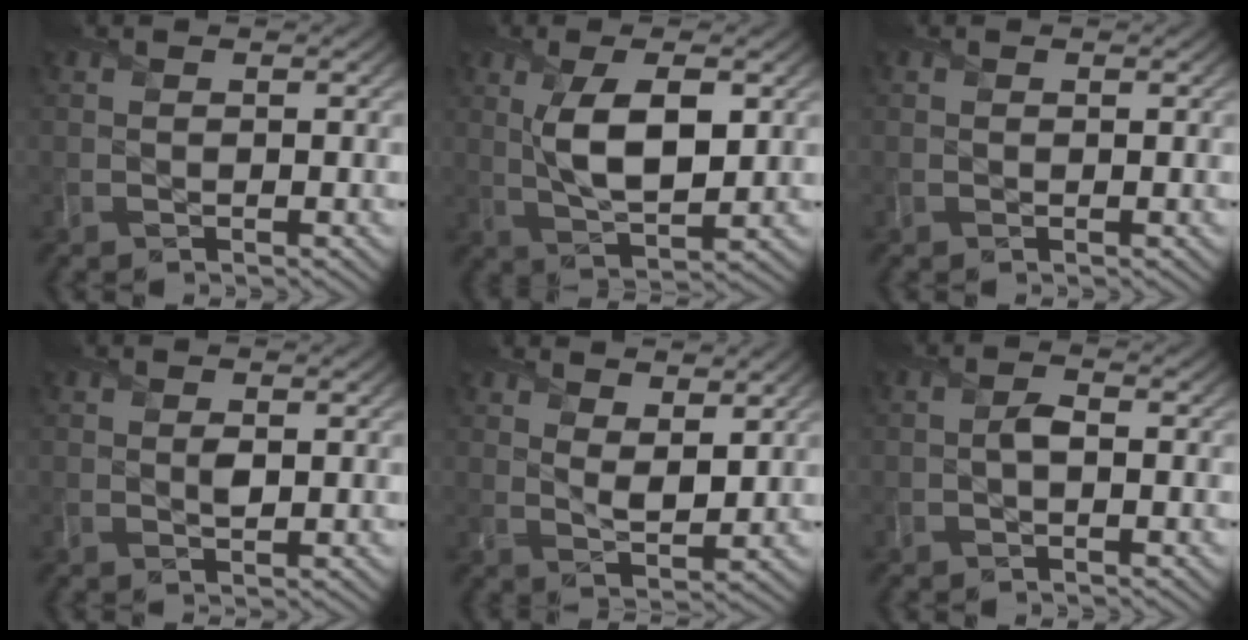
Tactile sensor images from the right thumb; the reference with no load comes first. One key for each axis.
{"total": 8.1, "fx": 1.6, "fy": 3.5, "fz": 7.1, "tx": -0.147, "ty": -0.001, "tz": 0.031}
{"total": 0.6, "fx": 0.3, "fy": 0.5, "fz": 0.3, "tx": -0.007, "ty": 0.001, "tz": 0.003}
{"total": 1.0, "fx": 0.2, "fy": 0.5, "fz": 0.8, "tx": -0.016, "ty": -0.006, "tz": 0.004}
{"total": 5.3, "fx": 3.5, "fy": 2.3, "fz": 3.3, "tx": -0.069, "ty": -0.007, "tz": 0.060}
{"total": 1.2, "fx": -0.5, "fy": 0.5, "fz": 1.0, "tx": -0.022, "ty": 0.003, "tz": -0.012}